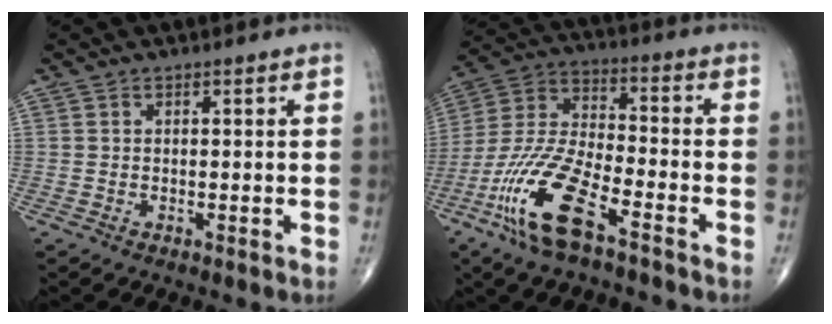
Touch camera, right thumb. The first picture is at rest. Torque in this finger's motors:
{"motor_torque": [0.68, 0.34, 1.56, -0.64, 0.48]}